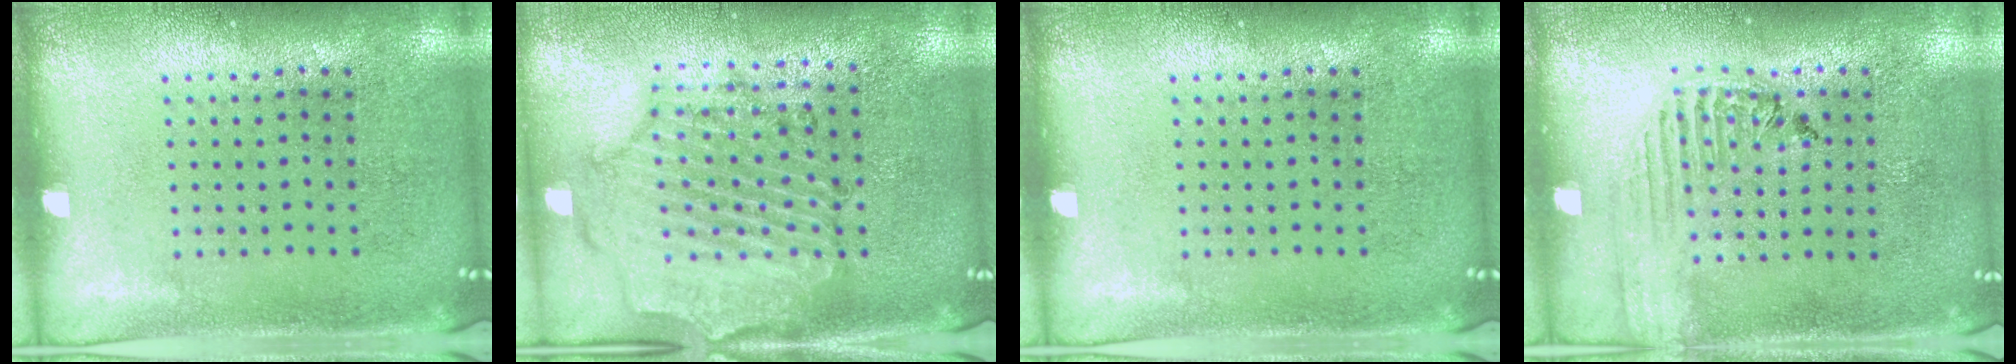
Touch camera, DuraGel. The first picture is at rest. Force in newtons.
{"total": 1.6, "press": 1.6, "slide": 0.3}
{"total": 0.0}
{"total": 1.6, "press": 1.6, "slide": 0.4}